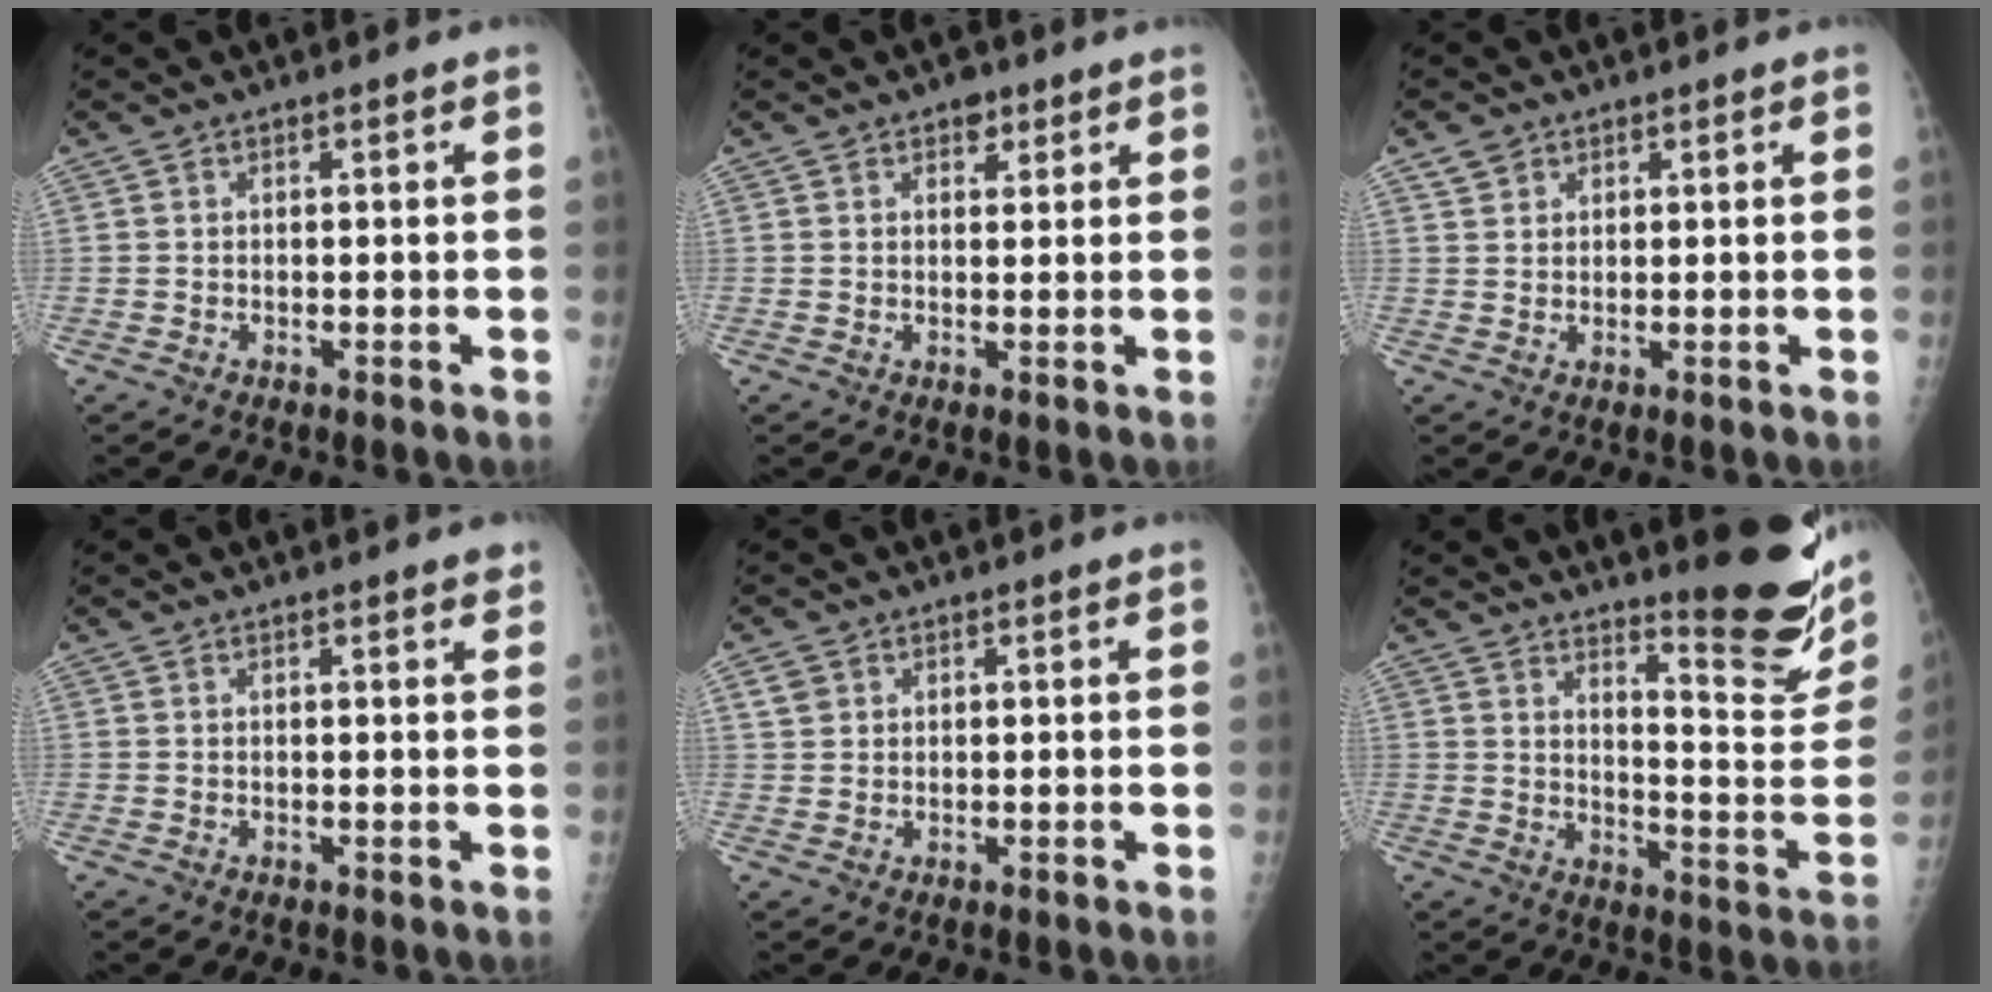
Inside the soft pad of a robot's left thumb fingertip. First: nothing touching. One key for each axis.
{"total": 2.4, "fx": 1.5, "fy": 1.5, "fz": 1.2, "tx": 0.001, "ty": -0.005, "tz": 0.018}
{"total": 2.5, "fx": 1.5, "fy": 1.9, "fz": 0.6, "tx": 0.002, "ty": -0.007, "tz": 0.024}
{"total": 2.0, "fx": 1.4, "fy": 0.3, "fz": 1.3, "tx": -0.012, "ty": -0.003, "tz": 0.015}
{"total": 2.4, "fx": 1.3, "fy": 1.8, "fz": 0.8, "tx": -0.003, "ty": -0.004, "tz": 0.024}
{"total": 18.3, "fx": 12.8, "fy": 3.5, "fz": 12.7, "tx": -0.136, "ty": -0.110, "tz": 0.179}